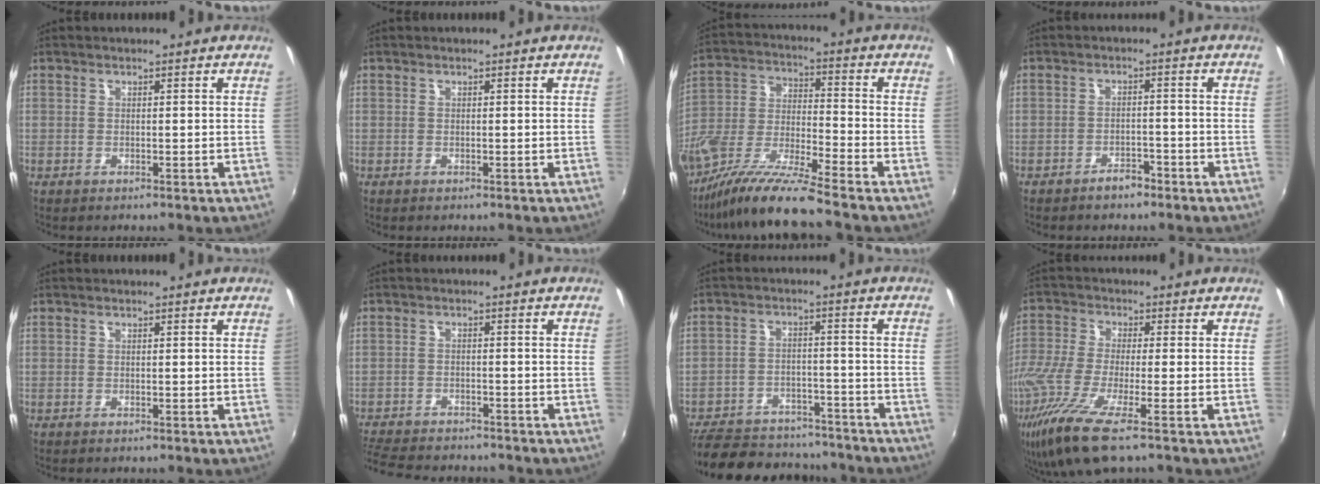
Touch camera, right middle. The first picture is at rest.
{"total": 0.0}
{"total": 14.3, "force": [-11.2, 0.4, 8.8], "torque": [-0.186, -0.023, -0.219]}
{"total": 2.8, "force": [-2.4, 1.2, 0.9], "torque": [-0.024, 0.006, -0.031]}
{"total": 0.0}
{"total": 10.9, "force": [-9.8, 2.8, 3.9], "torque": [-0.106, -0.013, -0.159]}
{"total": 18.6, "force": [-15.4, 8.2, 6.6], "torque": [-0.157, 0.028, -0.202]}
{"total": 11.5, "force": [-6.6, 1.0, 9.4], "torque": [-0.207, -0.040, -0.132]}